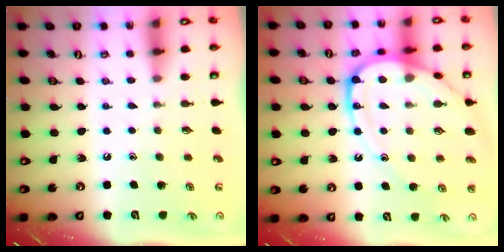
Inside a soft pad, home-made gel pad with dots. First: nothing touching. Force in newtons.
{"total": 15.1, "press": 15.0, "slide": 1.5}